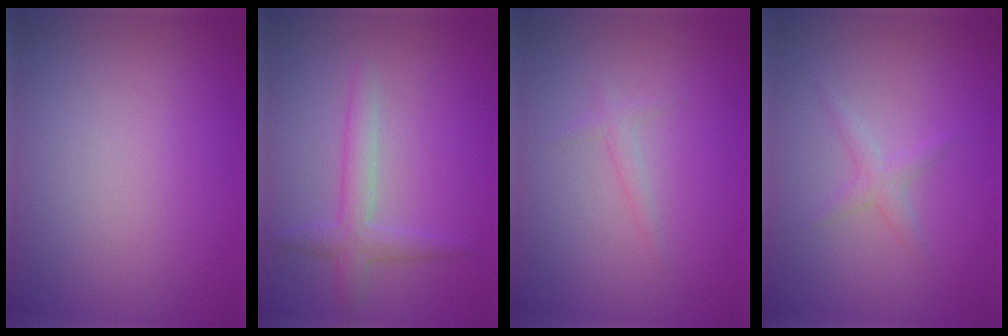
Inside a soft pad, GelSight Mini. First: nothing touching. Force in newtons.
{"total": 2.4, "press": 2.4, "slide": 0.1}
{"total": 0.9, "press": 0.9, "slide": 0.1}
{"total": 1.8, "press": 1.8, "slide": 0.1}